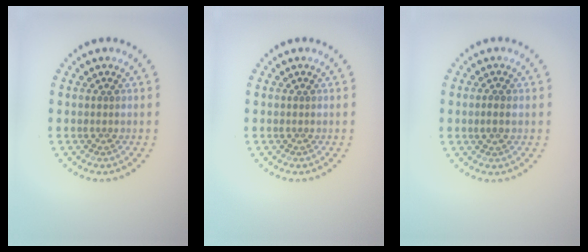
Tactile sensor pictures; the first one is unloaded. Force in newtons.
{"total": 0.0}
{"total": 0.7, "press": 0.6, "slide": 0.3}